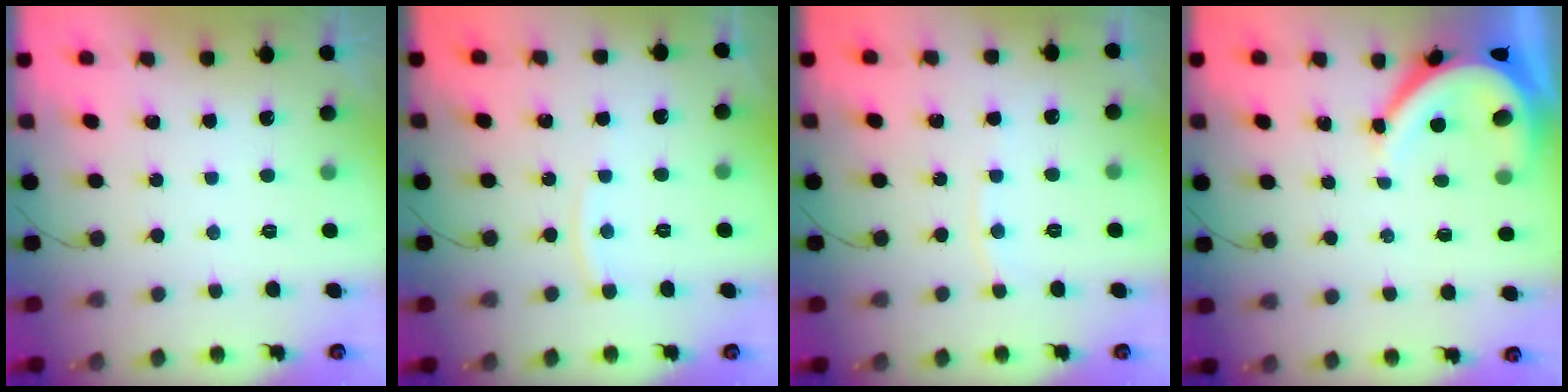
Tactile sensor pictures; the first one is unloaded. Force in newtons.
{"total": 3.2, "press": 3.2, "slide": 0.4}
{"total": 3.0, "press": 2.9, "slide": 0.4}
{"total": 7.5, "press": 7.5, "slide": 0.9}